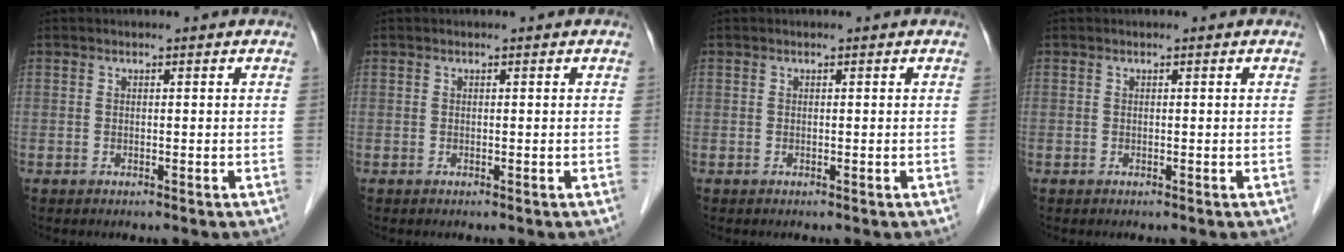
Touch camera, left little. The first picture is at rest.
{"total": 0.0}
{"total": 0.0}
{"total": 0.0}